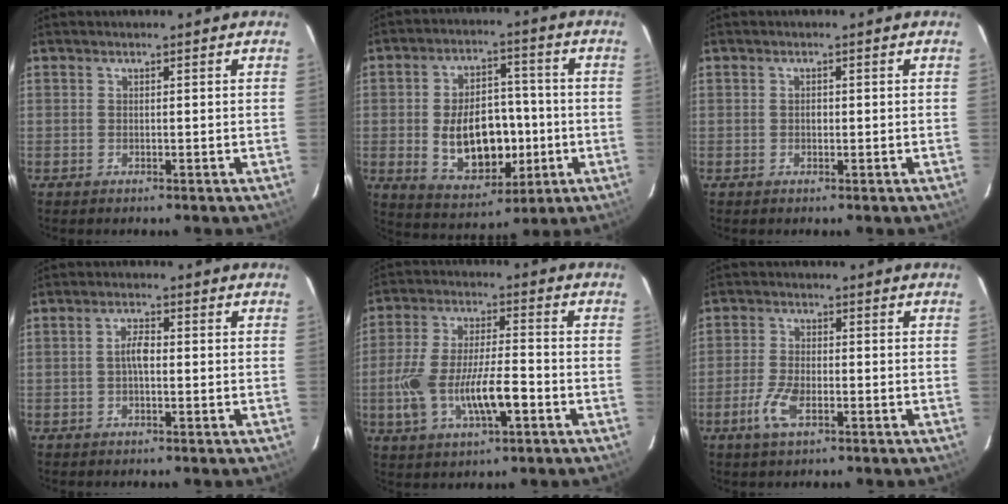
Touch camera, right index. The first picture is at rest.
{"total": 14.4, "force": [-2.2, 9.0, 11.0], "torque": [-0.211, 0.012, -0.008]}
{"total": 0.9, "force": [-0.1, 0.7, 0.5], "torque": [-0.007, 0.003, -0.003]}
{"total": 2.9, "force": [-0.3, 1.1, 2.7], "torque": [-0.052, 0.008, -0.005]}
{"total": 13.6, "force": [-4.3, 4.4, 12.1], "torque": [-0.249, -0.008, -0.072]}
{"total": 5.9, "force": [-2.7, 2.6, 4.5], "torque": [-0.105, -0.005, -0.054]}